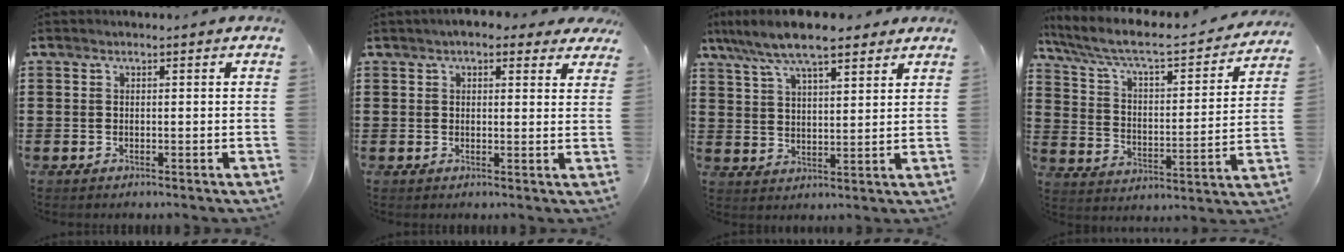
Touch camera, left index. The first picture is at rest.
{"total": 3.4, "force": [2.8, 1.2, 1.6], "torque": [-0.040, 0.002, 0.049]}
{"total": 8.7, "force": [7.0, 1.9, 4.7], "torque": [-0.112, -0.012, 0.127]}
{"total": 6.2, "force": [5.1, 0.9, 3.3], "torque": [-0.088, -0.041, 0.078]}